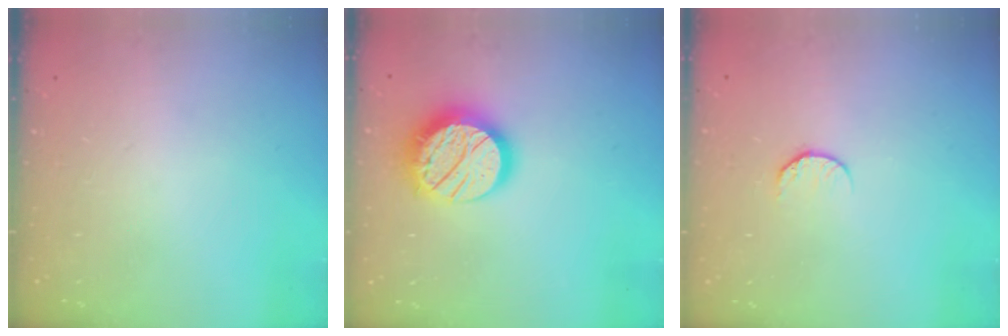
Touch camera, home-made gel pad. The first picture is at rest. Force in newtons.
{"total": 15.9, "press": 15.9, "slide": 1.0}
{"total": 6.3, "press": 6.2, "slide": 0.6}